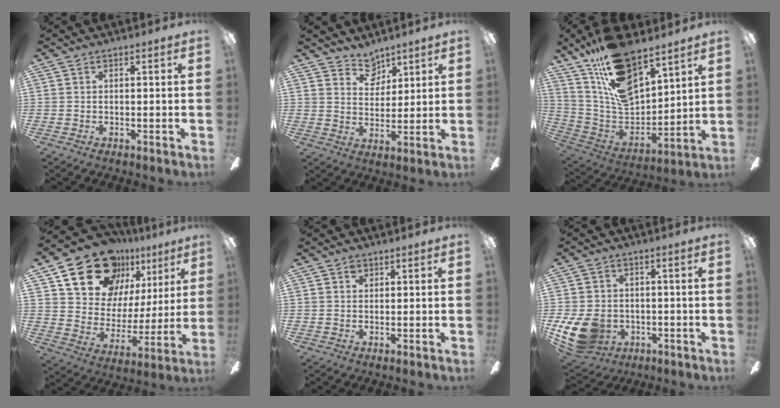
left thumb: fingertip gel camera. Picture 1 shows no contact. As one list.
[{"total": 6.2, "force": [5.2, 3.3, 0.9], "torque": [-0.012, -0.030, 0.095]}, {"total": 18.6, "force": [12.2, 8.8, 10.9], "torque": [-0.209, -0.078, 0.223]}, {"total": 21.6, "force": [14.3, 14.0, 8.1], "torque": [-0.146, -0.080, 0.274]}, {"total": 1.4, "force": [1.0, 0.9, 0.5], "torque": [-0.003, -0.002, 0.017]}, {"total": 12.4, "force": [-3.6, 9.6, 7.0], "torque": [-0.161, 0.011, -0.064]}]